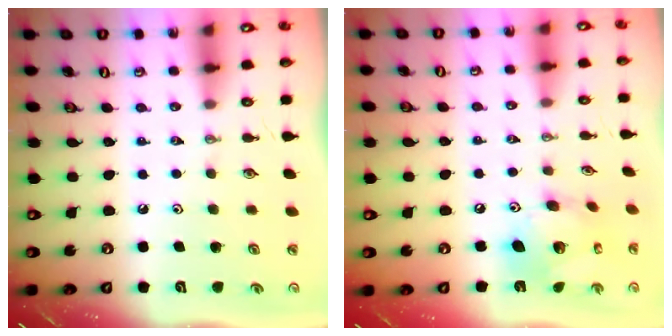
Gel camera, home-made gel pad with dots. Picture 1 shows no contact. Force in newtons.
{"total": 14.5, "press": 14.4, "slide": 1.5}